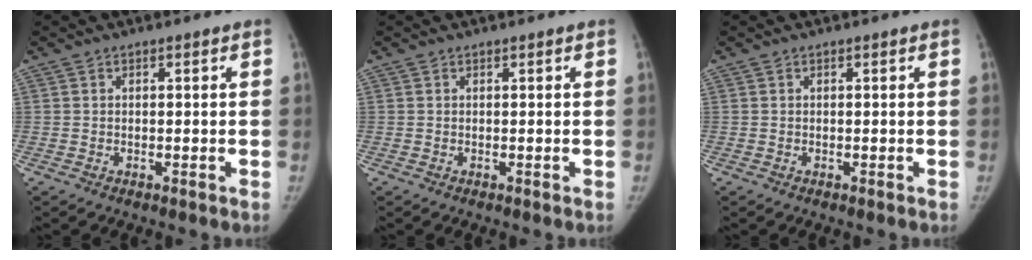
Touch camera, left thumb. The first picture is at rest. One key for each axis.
{"total": 0.0}
{"total": 0.0}